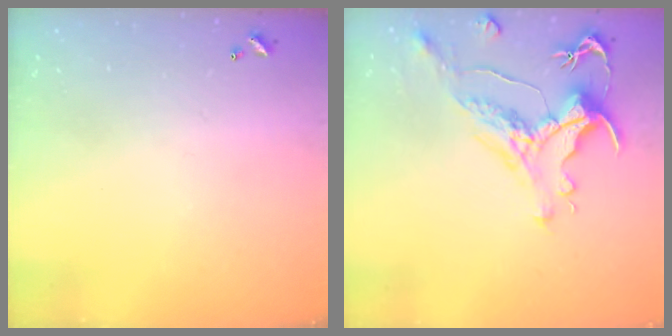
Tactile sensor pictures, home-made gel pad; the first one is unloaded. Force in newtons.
{"total": 1.4, "press": 0.2, "slide": 1.4}